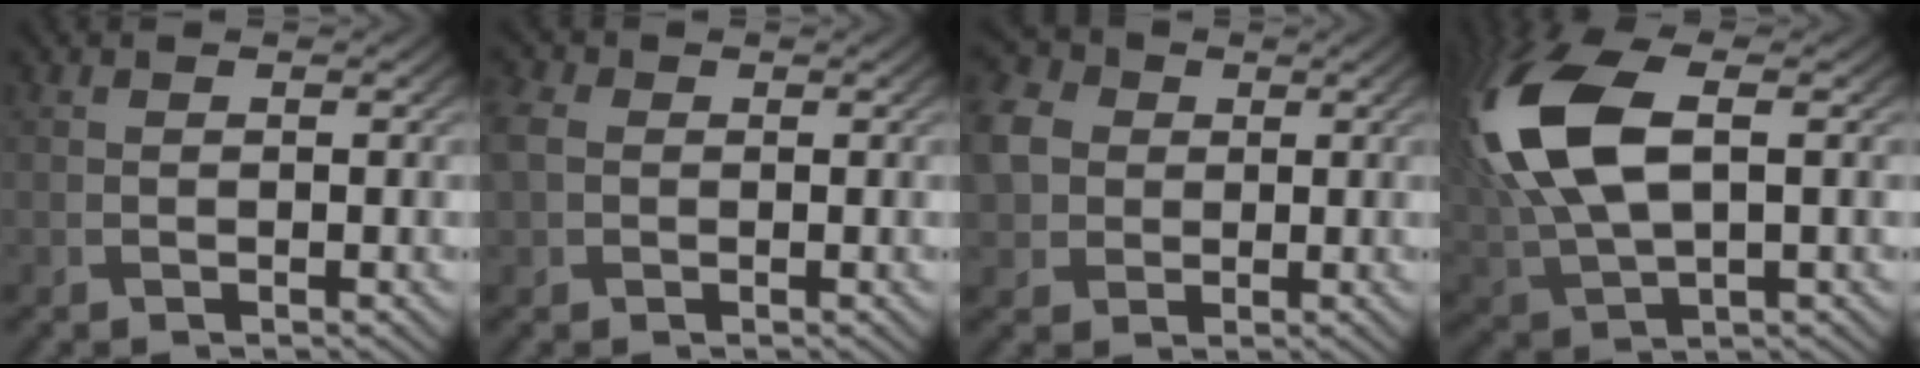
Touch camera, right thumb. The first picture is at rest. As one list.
[{"total": 4.2, "force": [0.5, 3.2, 2.6], "torque": [-0.089, 0.008, 0.005]}, {"total": 7.0, "force": [0.8, 6.0, 3.6], "torque": [-0.114, 0.011, 0.008]}, {"total": 15.1, "force": [3.1, 7.5, 12.7], "torque": [-0.318, 0.004, 0.061]}]